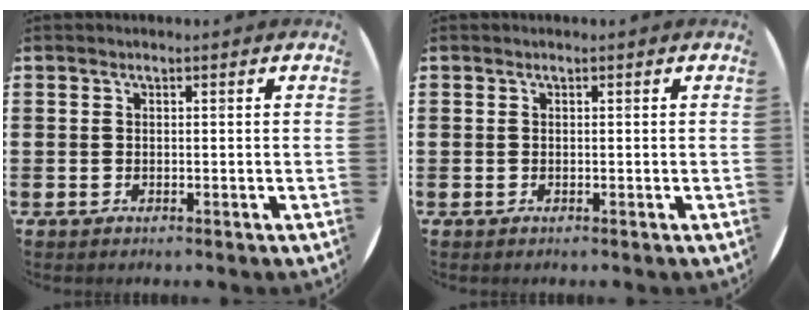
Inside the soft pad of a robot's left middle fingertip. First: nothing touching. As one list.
[{"total": 0.0}]